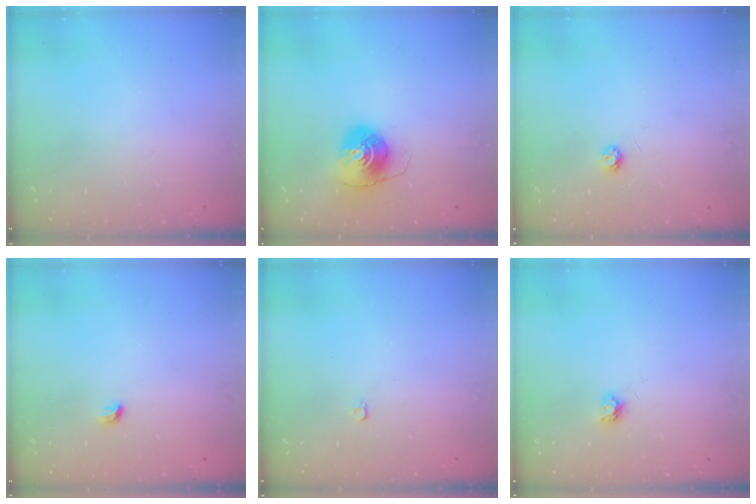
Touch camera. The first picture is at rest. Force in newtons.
{"total": 8.8, "press": 8.8, "slide": 0.1}
{"total": 3.3, "press": 3.3, "slide": 0.2}
{"total": 3.6, "press": 3.5, "slide": 1.0}
{"total": 2.4, "press": 2.4, "slide": 0.2}
{"total": 3.8, "press": 3.8, "slide": 0.4}